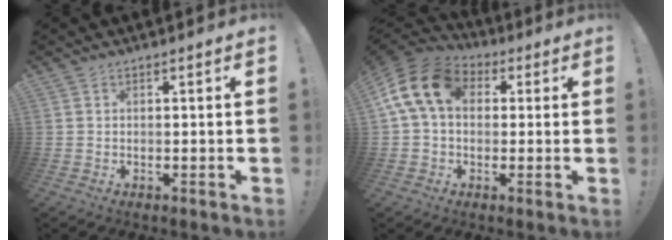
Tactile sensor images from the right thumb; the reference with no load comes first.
{"total": 14.9, "force": [3.8, 10.0, 10.3], "torque": [-0.189, 0.008, 0.071]}